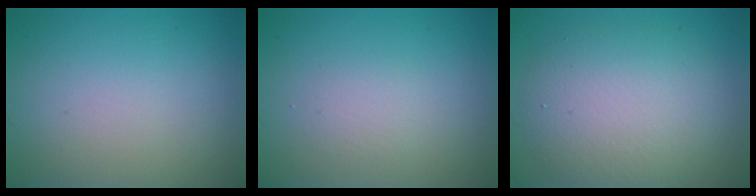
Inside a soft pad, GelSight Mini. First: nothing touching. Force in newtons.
{"total": 1.3, "press": 1.3, "slide": 0.0}
{"total": 6.7, "press": 6.7, "slide": 0.2}